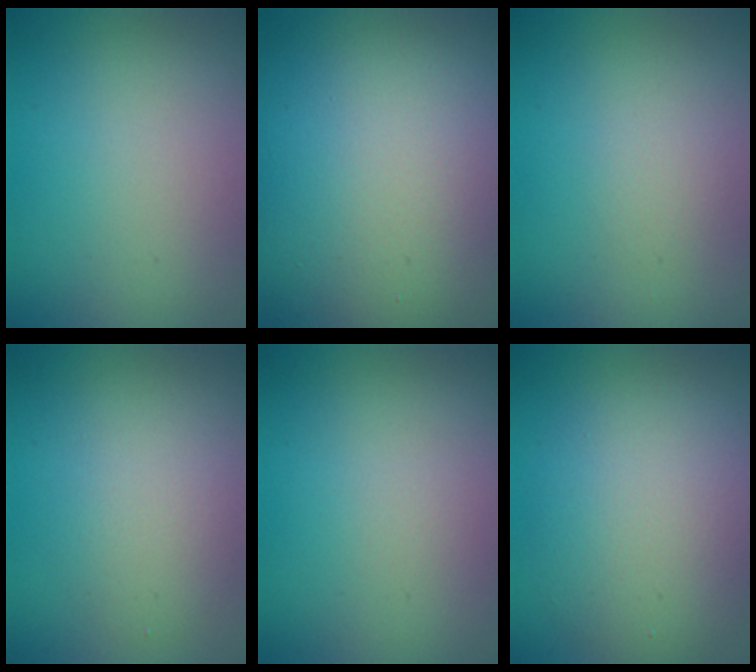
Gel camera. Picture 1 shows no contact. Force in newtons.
{"total": 20.6, "press": 20.6, "slide": 1.1}
{"total": 0.8, "press": 0.8, "slide": 0.1}
{"total": 2.5, "press": 2.5, "slide": 0.2}
{"total": 0.0}
{"total": 6.2, "press": 6.2, "slide": 0.2}